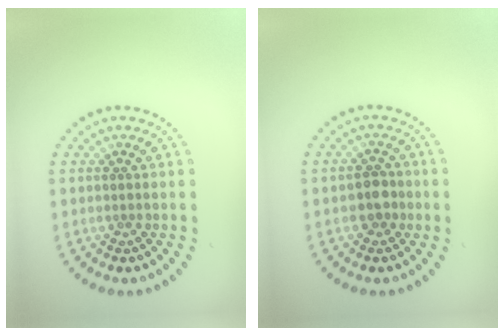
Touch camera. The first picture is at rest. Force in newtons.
{"total": 1.9, "press": 1.8, "slide": 0.7}